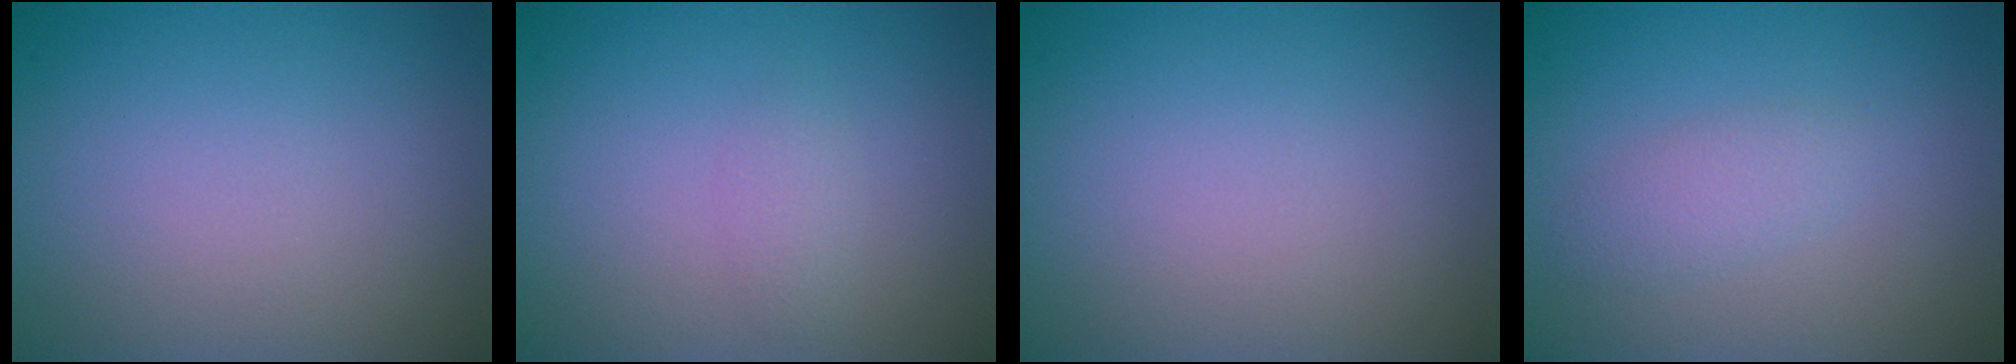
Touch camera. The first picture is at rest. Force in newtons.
{"total": 1.0, "press": 1.0, "slide": 0.0}
{"total": 0.0}
{"total": 1.6, "press": 1.6, "slide": 0.0}